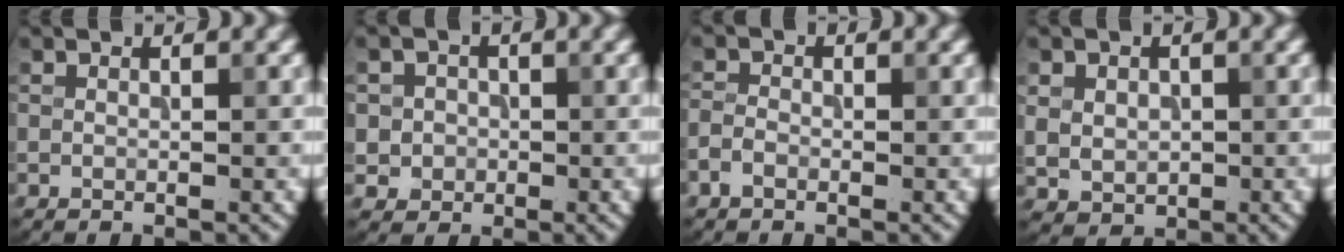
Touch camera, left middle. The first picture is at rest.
{"total": 2.4, "force": [-0.1, 2.4, 0.5], "torque": [0.009, 0.001, -0.006]}
{"total": 1.4, "force": [-0.9, 0.8, 0.7], "torque": [-0.013, 0.002, -0.023]}
{"total": 3.0, "force": [0.5, 2.6, 1.5], "torque": [-0.039, -0.005, 0.017]}